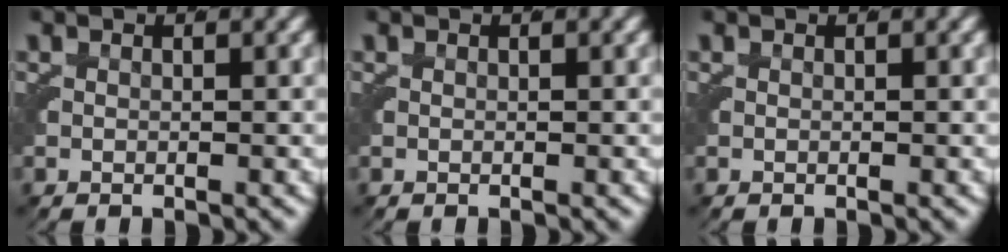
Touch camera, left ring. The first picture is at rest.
{"total": 0.0}
{"total": 1.6, "force": [-0.1, -1.6, -0.5], "torque": [0.016, -0.011, 0.010]}